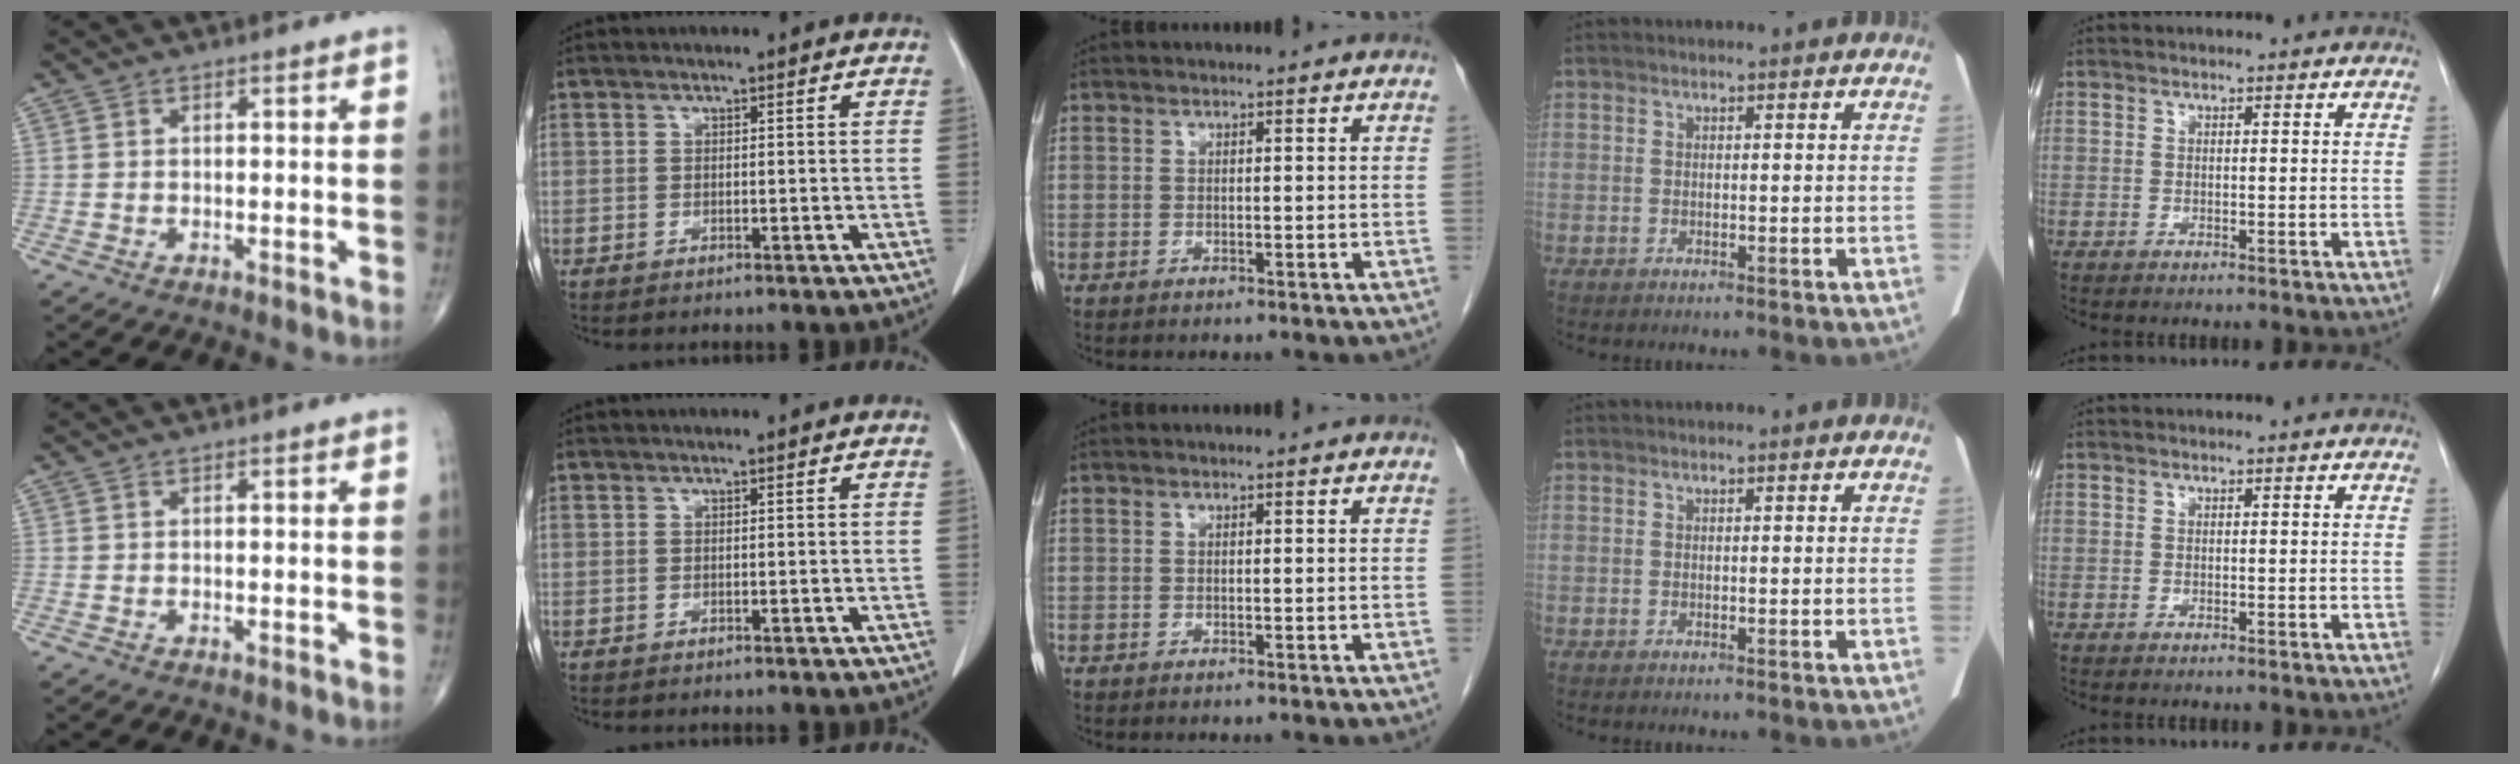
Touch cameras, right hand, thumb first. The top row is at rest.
{}